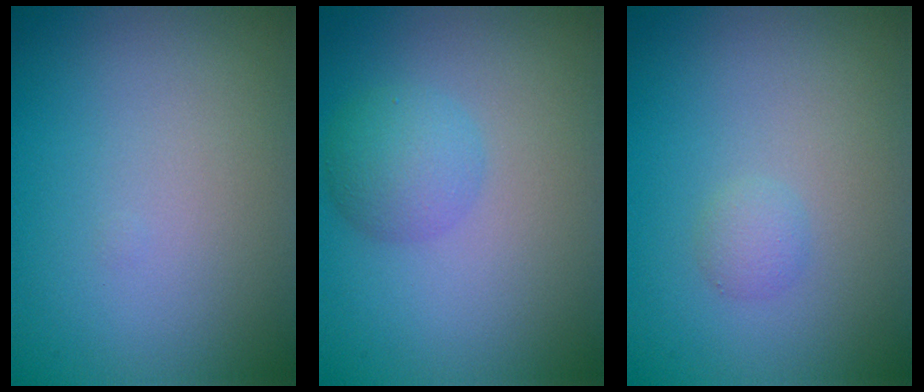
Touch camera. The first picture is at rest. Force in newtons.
{"total": 3.0, "press": 2.9, "slide": 0.2}
{"total": 1.0, "press": 1.0, "slide": 0.1}